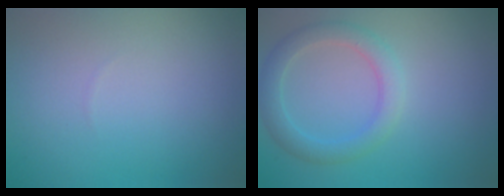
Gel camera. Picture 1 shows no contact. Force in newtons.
{"total": 3.0, "press": 3.0, "slide": 0.2}